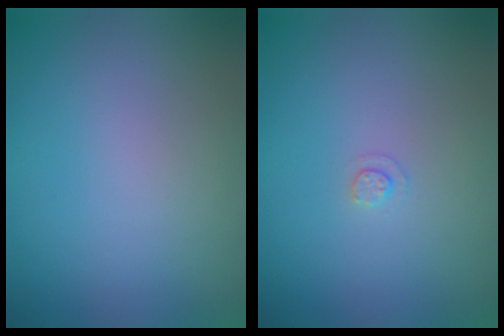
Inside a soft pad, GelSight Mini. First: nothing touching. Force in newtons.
{"total": 0.9, "press": 0.9, "slide": 0.2}